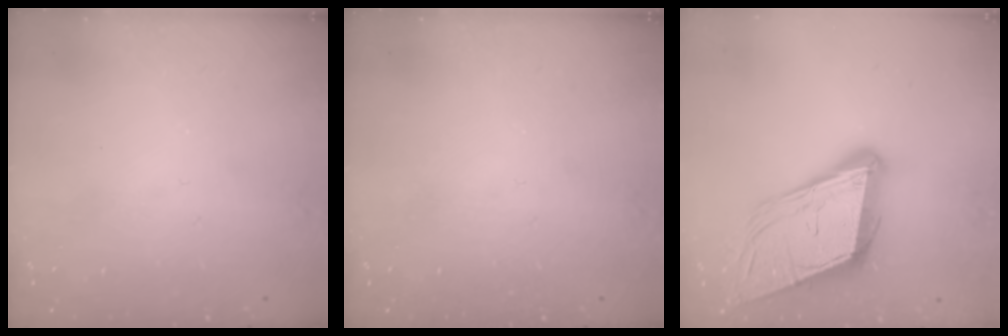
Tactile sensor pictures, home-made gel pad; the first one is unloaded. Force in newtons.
{"total": 0.0}
{"total": 16.6, "press": 16.1, "slide": 4.0}